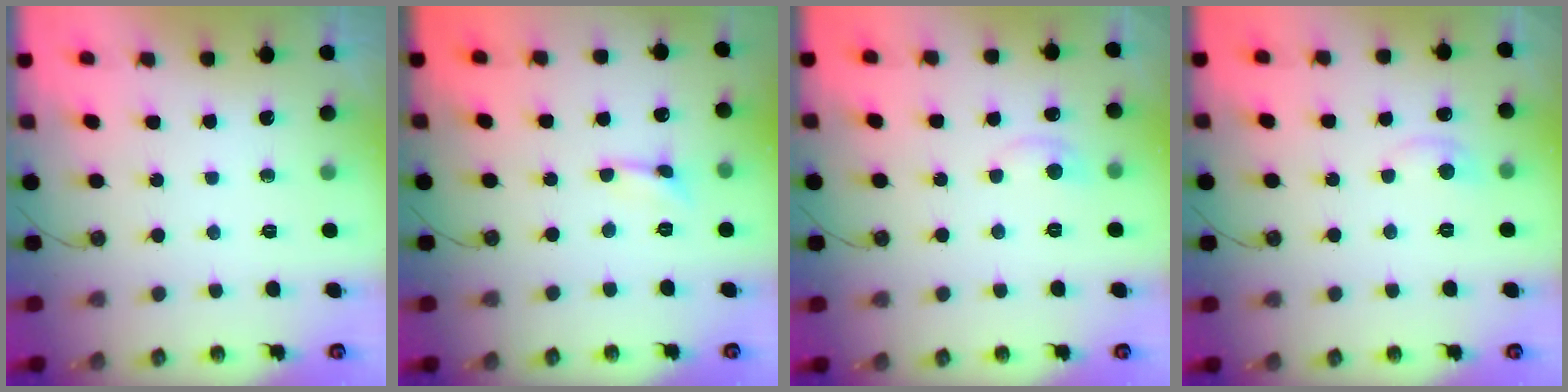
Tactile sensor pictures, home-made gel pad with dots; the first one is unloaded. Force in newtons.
{"total": 0.0}
{"total": 0.7, "press": 0.3, "slide": 0.7}
{"total": 0.7, "press": 0.3, "slide": 0.7}